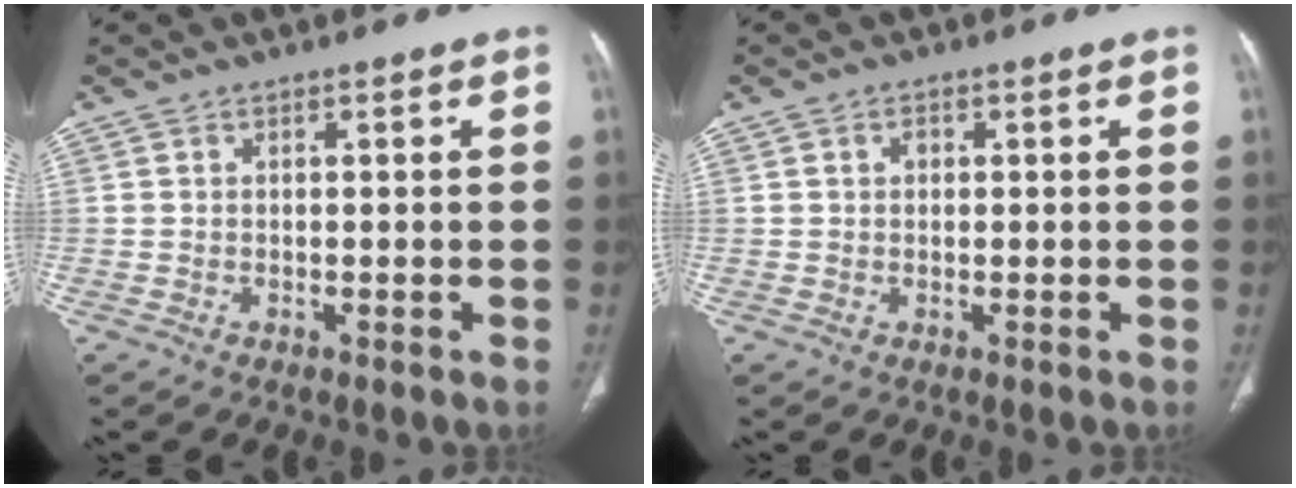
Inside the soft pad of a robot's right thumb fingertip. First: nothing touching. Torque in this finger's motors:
{"motor_torque": [-0.24, -0.11, 0.04, 0.38, 0.03]}